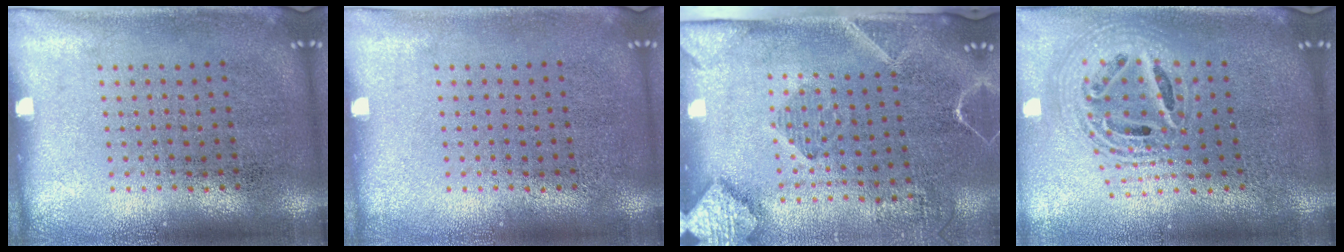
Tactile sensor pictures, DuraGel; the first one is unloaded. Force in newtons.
{"total": 0.0}
{"total": 2.9, "press": 2.1, "slide": 2.0}
{"total": 2.3, "press": 1.8, "slide": 1.6}